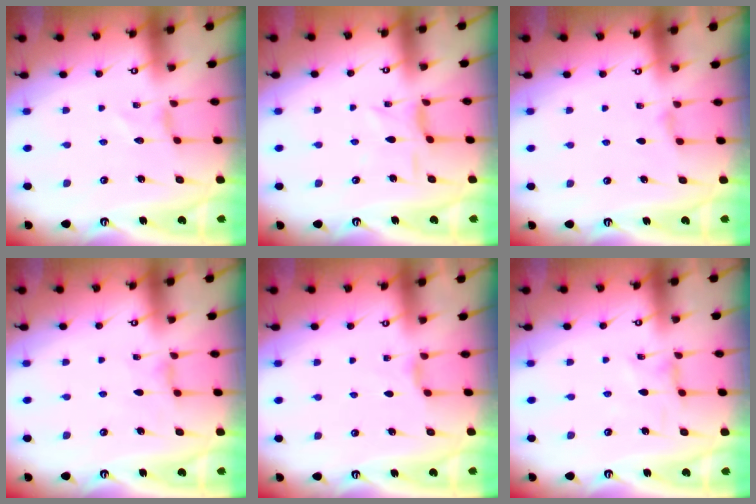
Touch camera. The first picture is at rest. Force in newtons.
{"total": 3.6, "press": 3.5, "slide": 0.8}
{"total": 3.3, "press": 3.3, "slide": 0.5}
{"total": 2.1, "press": 2.0, "slide": 0.4}
{"total": 2.2, "press": 2.2, "slide": 0.4}
{"total": 0.0}